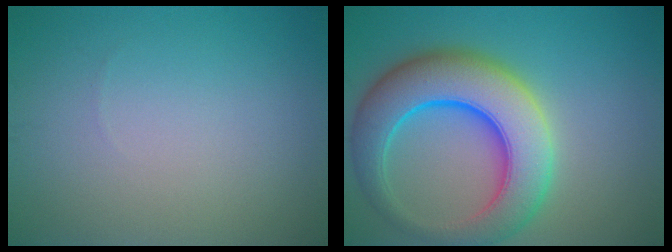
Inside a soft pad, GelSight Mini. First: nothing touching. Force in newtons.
{"total": 10.1, "press": 10.1, "slide": 0.4}